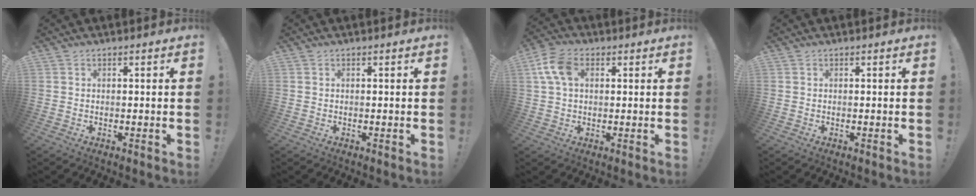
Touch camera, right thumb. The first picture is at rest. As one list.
[{"total": 0.0}, {"total": 9.9, "force": [2.8, 6.5, 6.9], "torque": [-0.139, 0.010, 0.057]}, {"total": 0.0}]